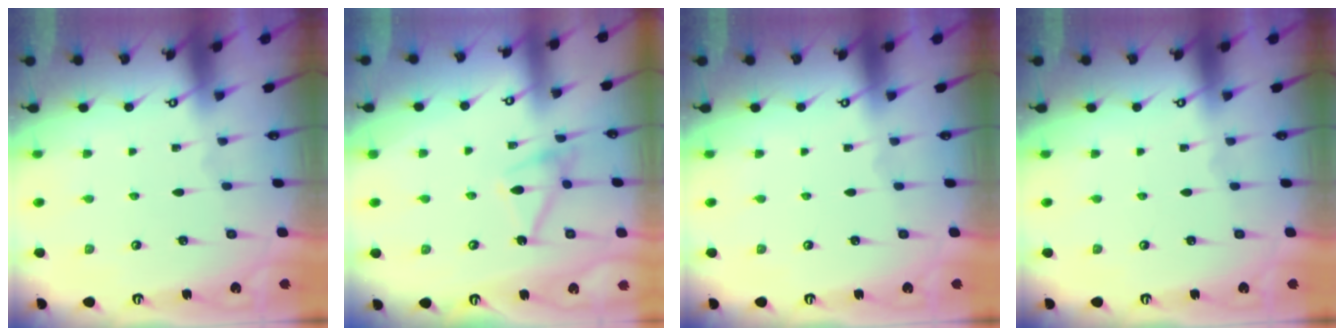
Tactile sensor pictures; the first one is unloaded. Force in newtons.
{"total": 13.3, "press": 13.3, "slide": 0.2}
{"total": 0.0}
{"total": 0.0}